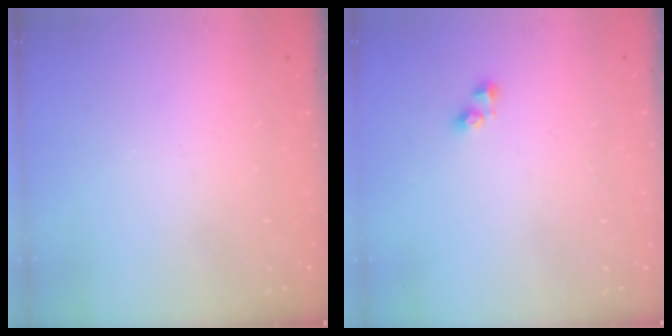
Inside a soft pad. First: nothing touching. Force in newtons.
{"total": 2.5, "press": 2.5, "slide": 0.2}